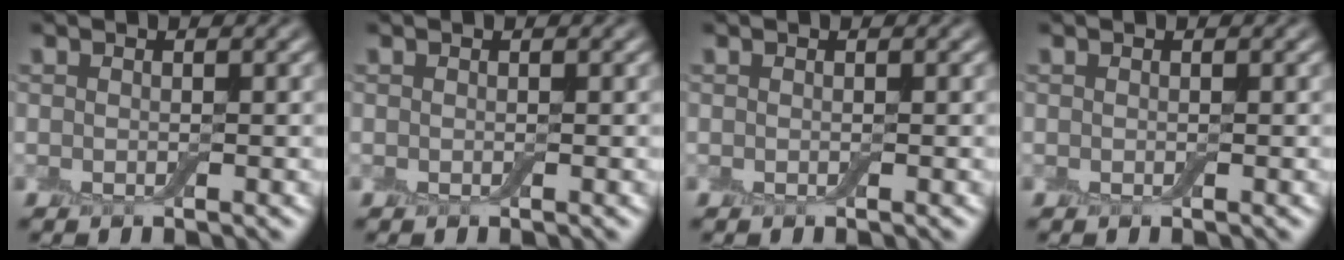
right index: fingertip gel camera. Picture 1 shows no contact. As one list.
[{"total": 0.0}, {"total": 0.0}, {"total": 0.0}]